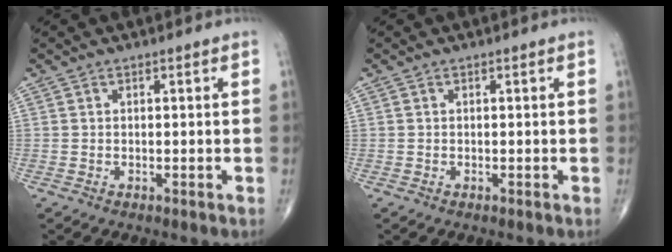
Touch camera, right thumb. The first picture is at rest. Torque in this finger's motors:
{"motor_torque": [-0.02, 0.18, 0.19, 0.13, 0.01]}